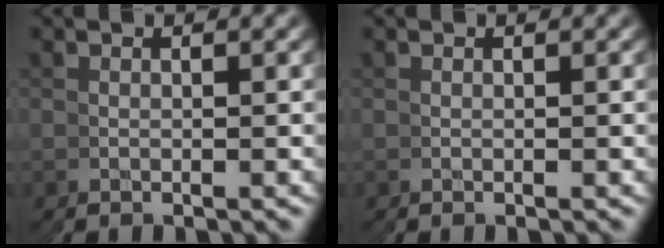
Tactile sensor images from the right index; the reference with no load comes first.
{"total": 0.0}